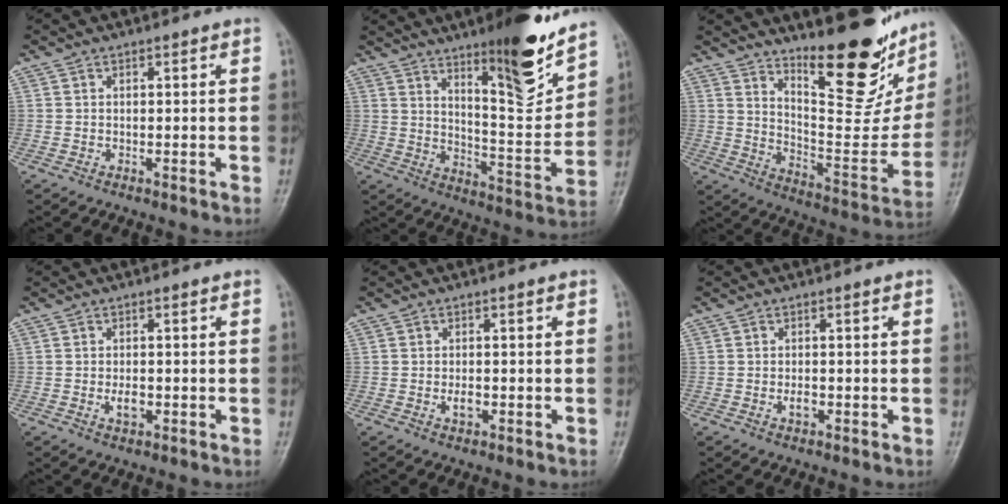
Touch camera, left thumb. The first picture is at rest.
{"total": 16.1, "force": [11.1, 3.4, 11.2], "torque": [-0.135, -0.082, 0.179]}
{"total": 23.4, "force": [16.4, 7.3, 15.0], "torque": [-0.165, -0.117, 0.251]}
{"total": 2.5, "force": [-0.6, 1.4, 2.0], "torque": [-0.035, -0.001, -0.009]}
{"total": 2.1, "force": [-0.5, 1.2, 1.7], "torque": [-0.028, 0.000, -0.008]}
{"total": 1.8, "force": [-0.5, 1.0, 1.4], "torque": [-0.022, 0.000, -0.009]}